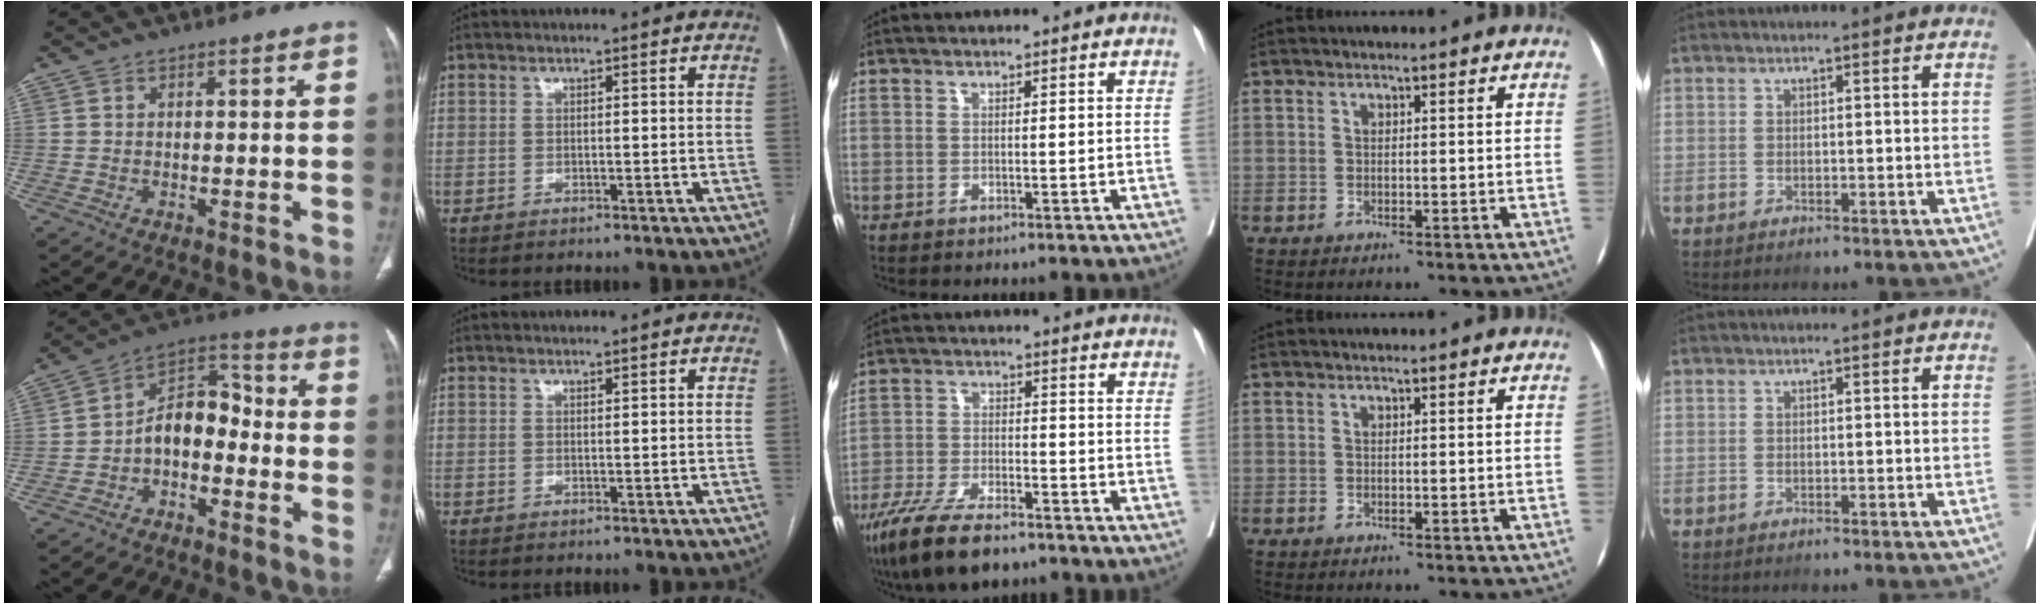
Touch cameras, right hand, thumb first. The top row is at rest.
{"thumb": {"total": 9.8, "force": [-3.0, 6.3, 6.8], "torque": [-0.089, 0.058, -0.064]}, "middle": {"total": 12.0, "force": [-9.1, 3.2, 7.2], "torque": [-0.134, -0.025, -0.159]}}